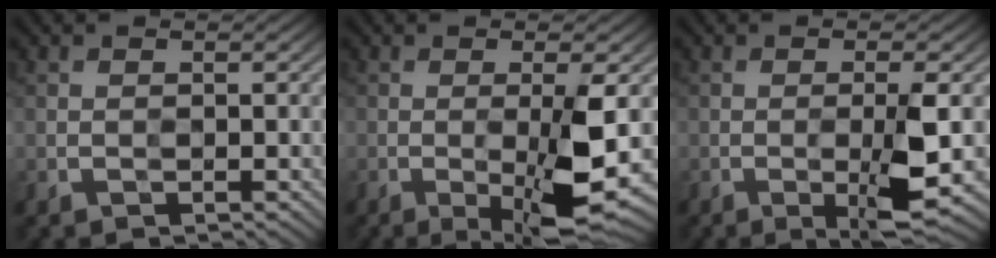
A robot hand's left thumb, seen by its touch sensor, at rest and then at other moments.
{"total": 8.1, "force": [-2.4, 1.4, 7.6], "torque": [-0.109, 0.007, -0.028]}
{"total": 5.1, "force": [-1.6, 0.5, 4.8], "torque": [-0.072, 0.006, -0.023]}